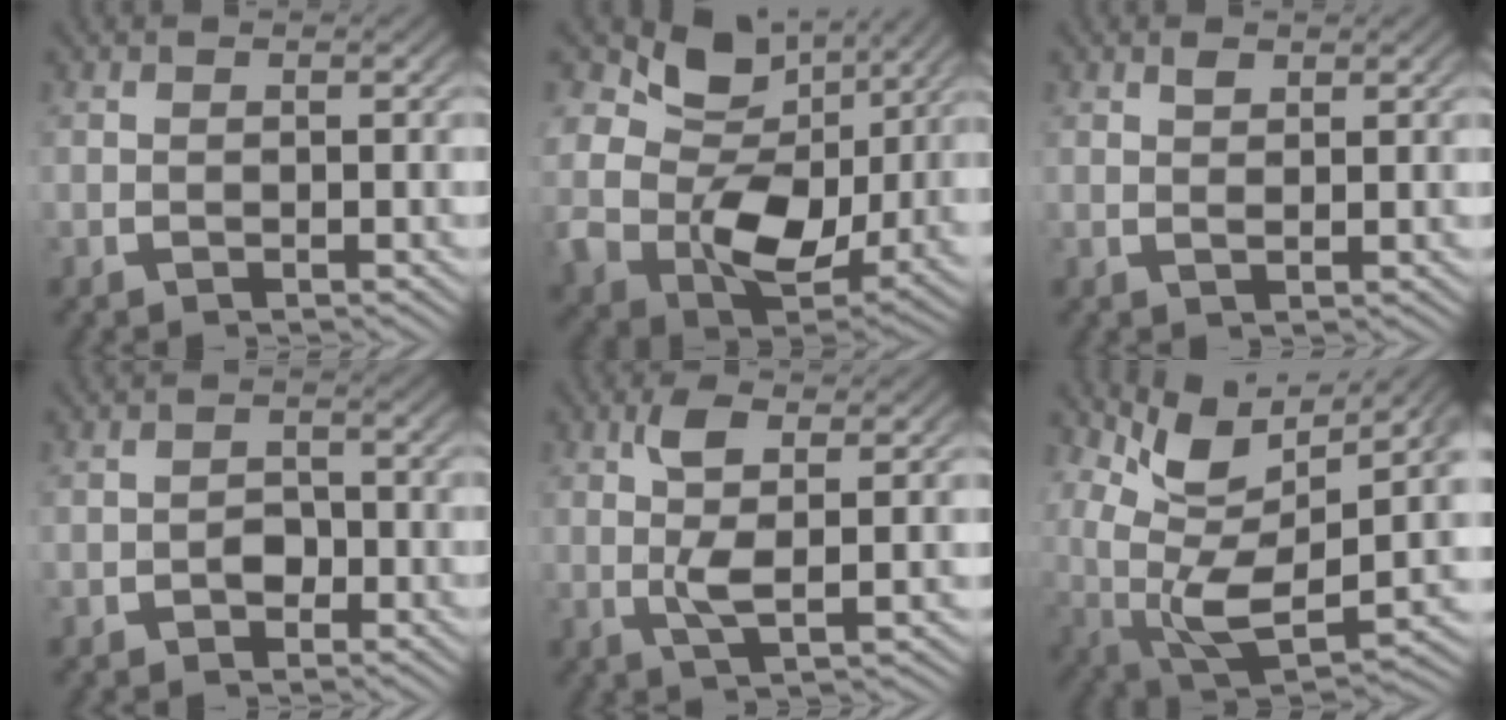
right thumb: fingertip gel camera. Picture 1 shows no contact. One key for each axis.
{"total": 12.3, "fx": 1.3, "fy": 8.4, "fz": 8.9, "tx": -0.195, "ty": -0.046, "tz": 0.037}
{"total": 1.1, "fx": 0.9, "fy": 0.1, "fz": 0.5, "tx": -0.002, "ty": -0.004, "tz": 0.022}
{"total": 1.7, "fx": -0.9, "fy": 1.3, "fz": 0.7, "tx": -0.010, "ty": -0.011, "tz": -0.012}
{"total": 3.8, "fx": 1.0, "fy": 0.9, "fz": 3.6, "tx": -0.076, "ty": -0.008, "tz": 0.022}
{"total": 14.5, "fx": 0.7, "fy": 9.2, "fz": 11.1, "tx": -0.233, "ty": -0.067, "tz": 0.043}